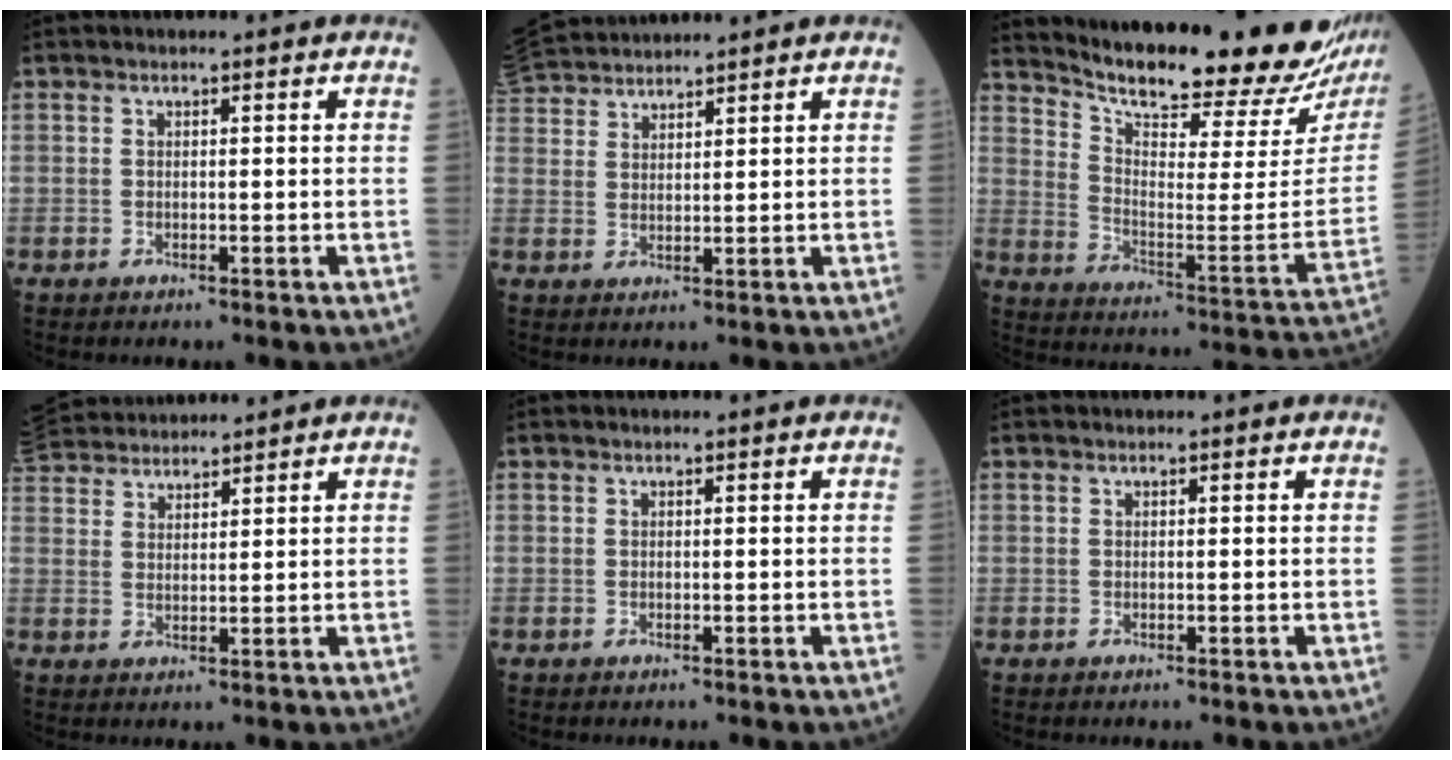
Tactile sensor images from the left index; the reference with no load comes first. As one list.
[{"total": 8.0, "force": [7.7, 0.9, 1.9], "torque": [-0.048, 0.034, 0.150]}, {"total": 26.0, "force": [23.3, 3.4, 10.9], "torque": [-0.182, -0.083, 0.312]}, {"total": 9.7, "force": [9.2, 1.5, 2.4], "torque": [-0.055, 0.043, 0.168]}, {"total": 0.0}, {"total": 0.0}]